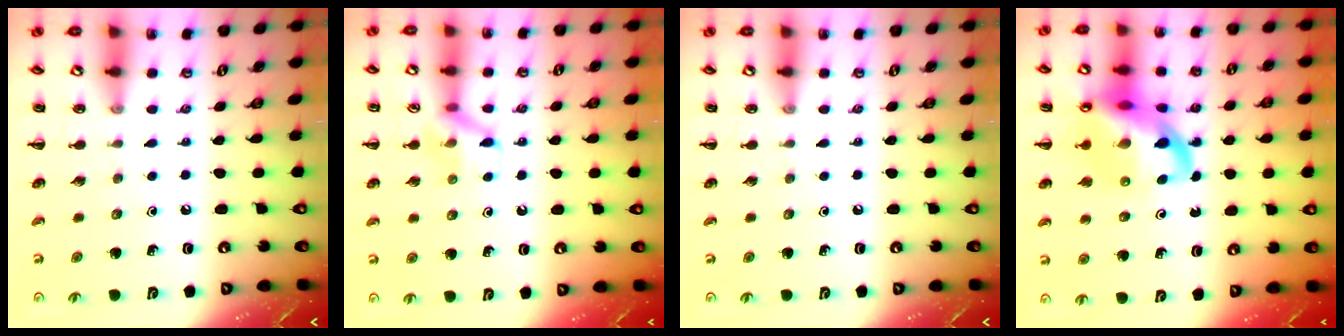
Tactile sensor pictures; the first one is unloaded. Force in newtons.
{"total": 8.8, "press": 8.7, "slide": 1.0}
{"total": 0.0}
{"total": 18.6, "press": 18.4, "slide": 2.8}